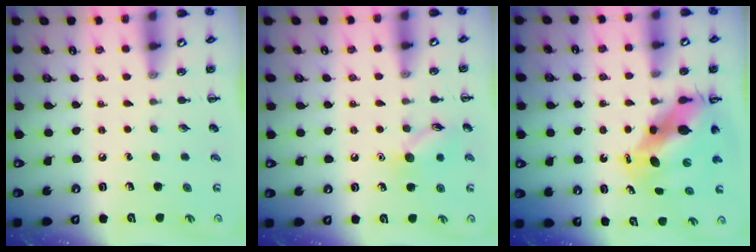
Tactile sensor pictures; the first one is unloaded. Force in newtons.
{"total": 8.9, "press": 8.9, "slide": 0.5}
{"total": 10.0, "press": 9.6, "slide": 2.8}